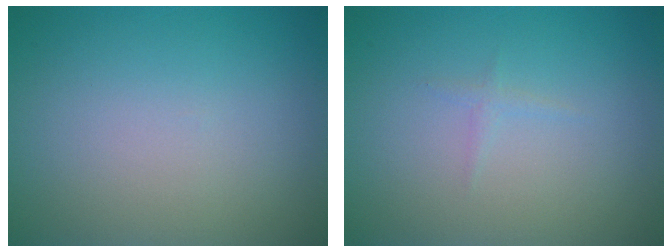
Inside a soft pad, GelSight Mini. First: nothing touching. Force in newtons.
{"total": 1.0, "press": 0.9, "slide": 0.2}